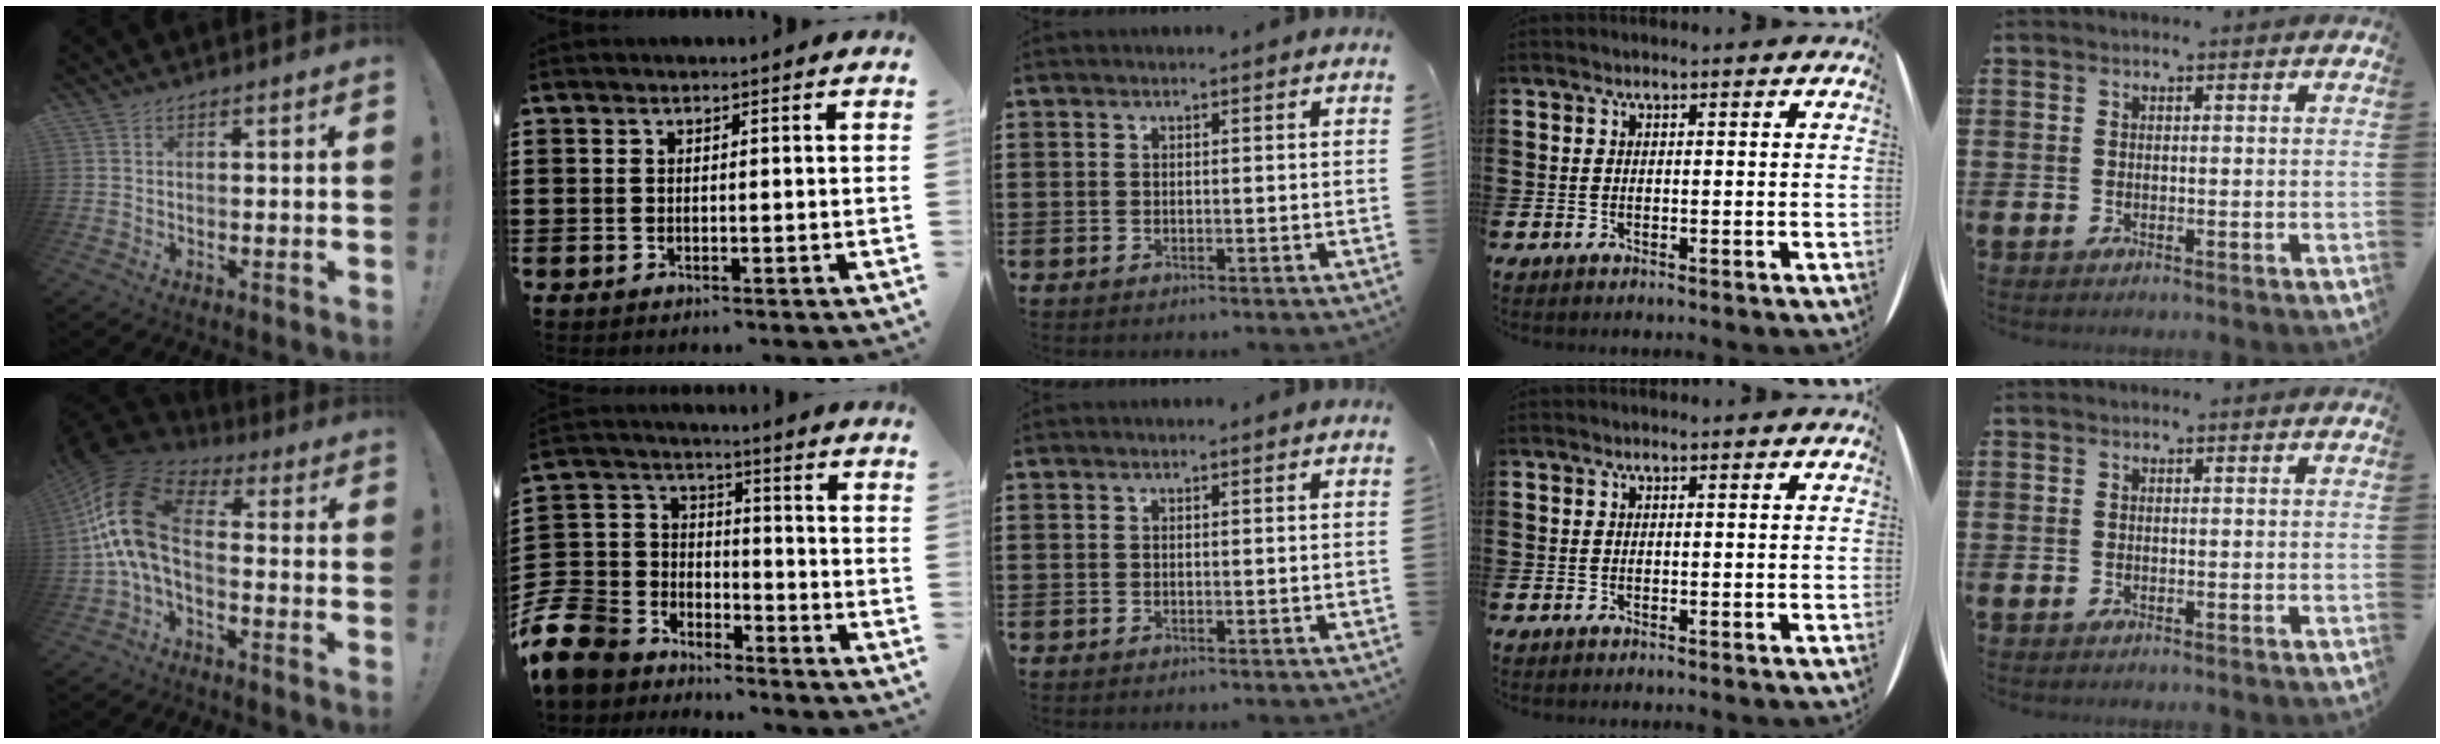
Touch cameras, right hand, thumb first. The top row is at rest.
{"thumb": {"total": 18.0, "force": [1.7, 9.7, 15.0], "torque": [-0.300, 0.008, 0.036]}, "index": {"total": 9.2, "force": [-6.4, 6.3, 1.8], "torque": [-0.089, 0.011, -0.130]}}